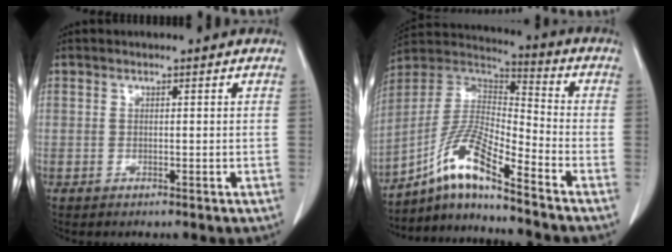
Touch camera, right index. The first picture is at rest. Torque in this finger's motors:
{"motor_torque": [0.64, -0.44, 0.12, 0.10]}